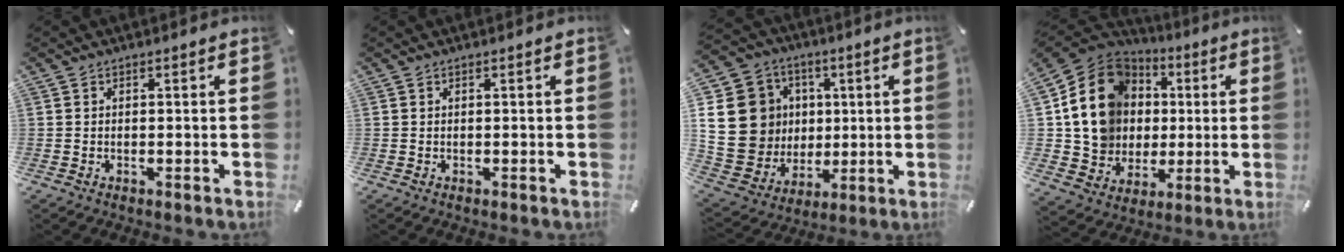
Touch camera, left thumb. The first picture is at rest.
{"total": 0.0}
{"total": 19.8, "force": [3.0, 18.0, 7.6], "torque": [-0.152, -0.008, 0.082]}
{"total": 17.8, "force": [2.7, 16.0, 7.2], "torque": [-0.145, -0.013, 0.063]}